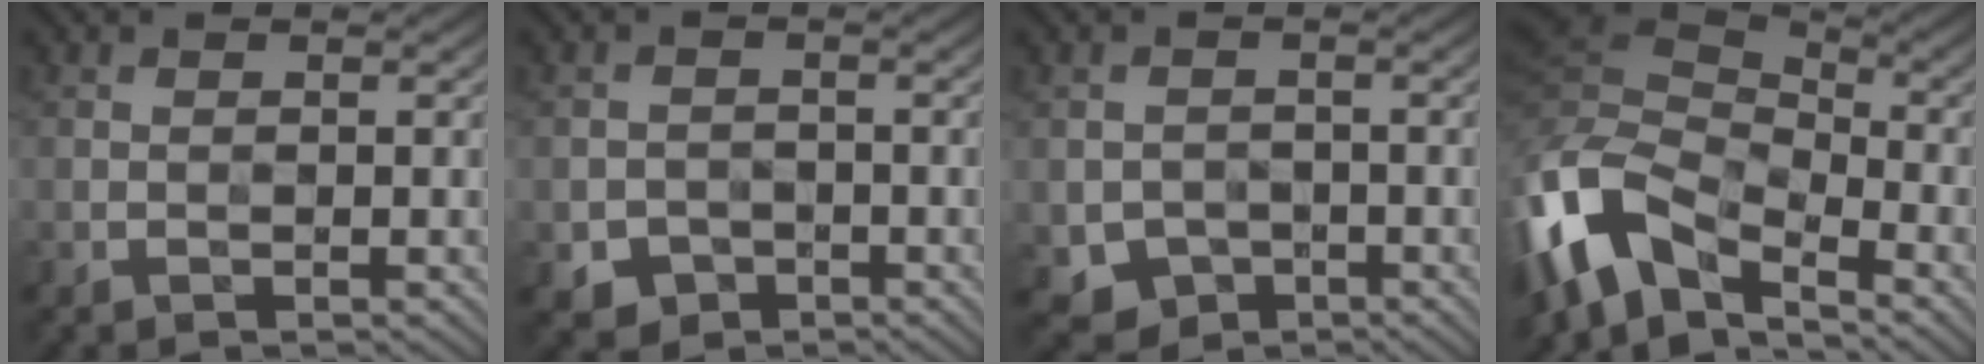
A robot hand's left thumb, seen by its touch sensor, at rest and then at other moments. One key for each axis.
{"total": 2.8, "fx": -1.6, "fy": 2.1, "fz": 0.9, "tx": -0.015, "ty": -0.007, "tz": -0.031}
{"total": 3.7, "fx": -1.7, "fy": 3.0, "fz": 1.4, "tx": -0.030, "ty": -0.014, "tz": -0.033}
{"total": 12.5, "fx": -5.8, "fy": 7.0, "fz": 8.5, "tx": -0.205, "ty": 0.000, "tz": -0.124}